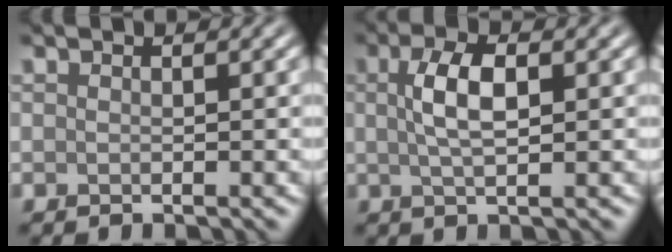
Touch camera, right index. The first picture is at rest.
{"total": 3.7, "force": [0.8, 1.2, 3.4], "torque": [-0.067, 0.007, 0.013]}